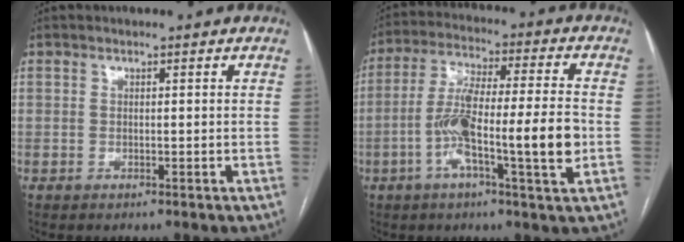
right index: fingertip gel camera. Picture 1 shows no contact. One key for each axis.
{"total": 14.3, "fx": -3.4, "fy": 0.9, "fz": 13.9, "tx": -0.252, "ty": 0.005, "tz": -0.064}